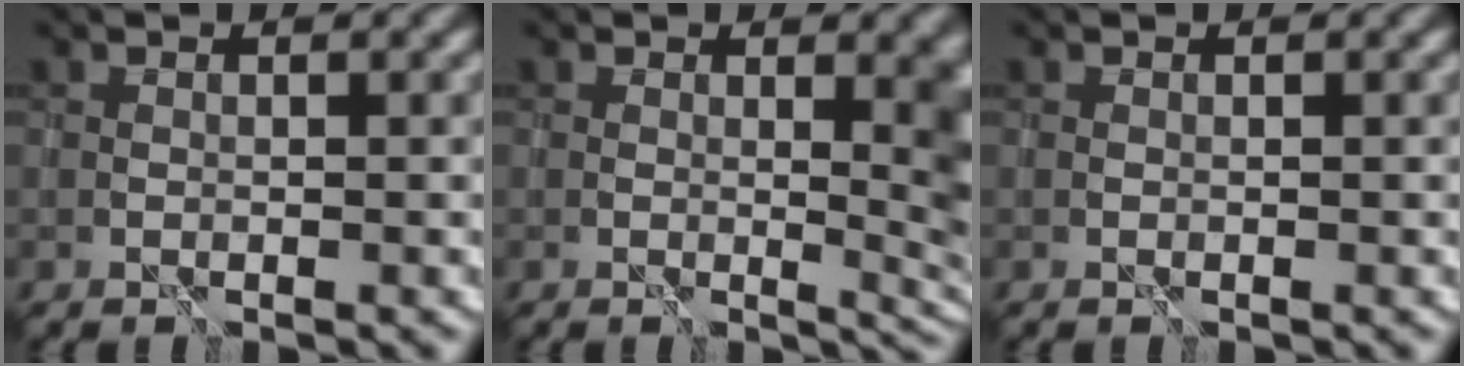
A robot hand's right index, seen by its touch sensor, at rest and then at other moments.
{"total": 6.3, "force": [0.7, 2.5, 5.7], "torque": [-0.043, -0.006, 0.014]}
{"total": 0.0}